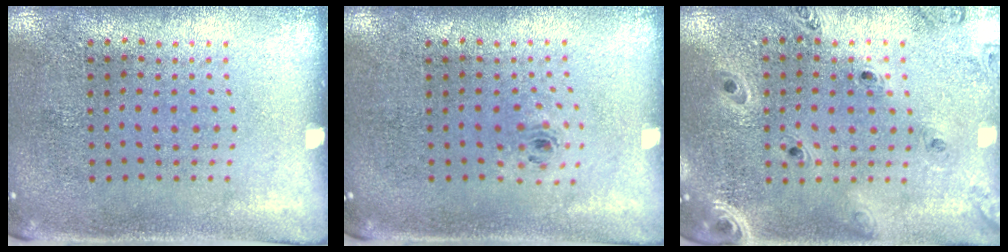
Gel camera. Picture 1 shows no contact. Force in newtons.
{"total": 0.6, "press": 0.3, "slide": 0.5}
{"total": 1.3, "press": 1.3, "slide": 0.2}